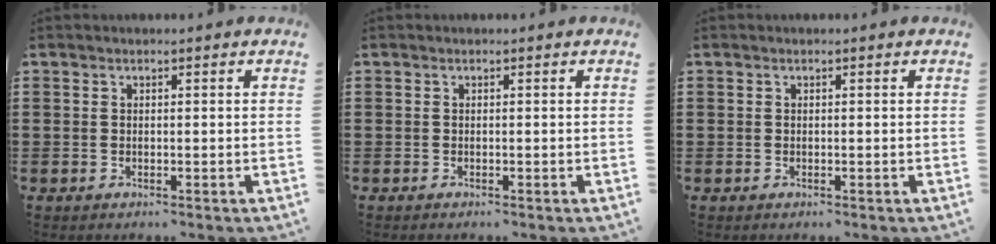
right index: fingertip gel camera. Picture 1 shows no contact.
{"total": 0.0}
{"total": 0.0}